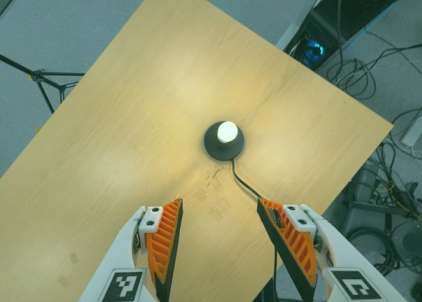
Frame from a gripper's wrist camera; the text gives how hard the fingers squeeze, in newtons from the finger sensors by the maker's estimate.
{"total": 0.0}